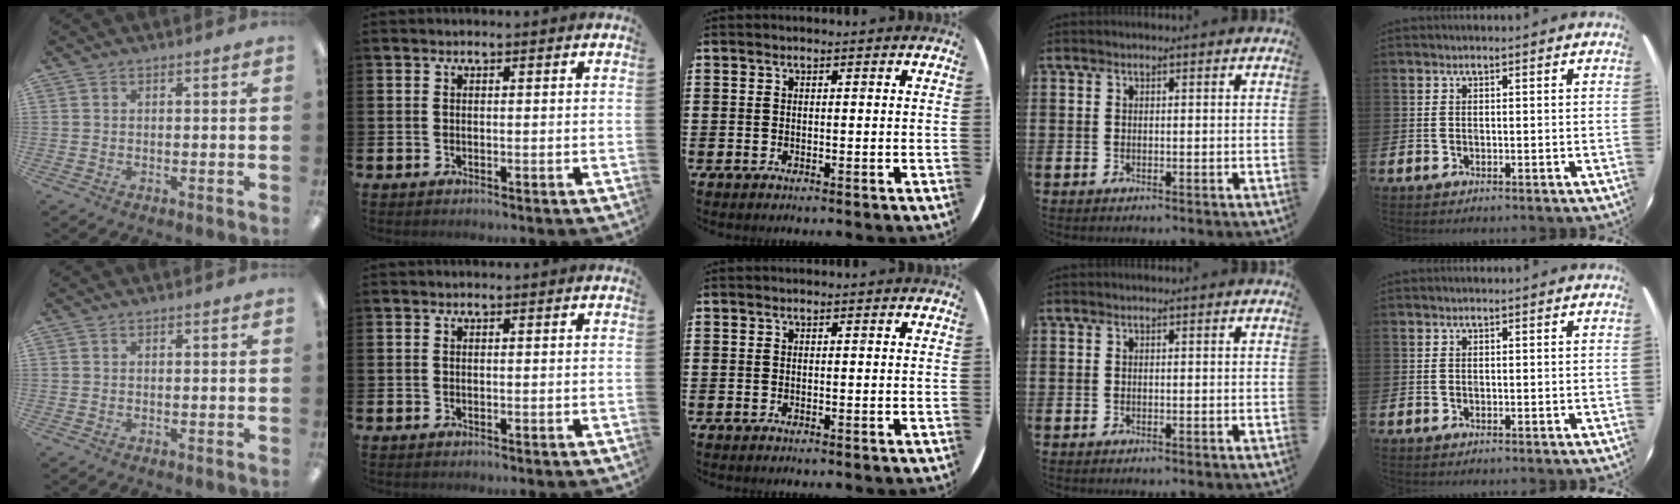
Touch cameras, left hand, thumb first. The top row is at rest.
{}